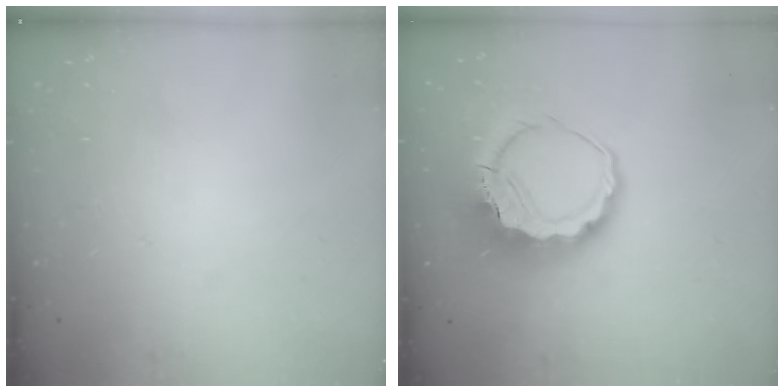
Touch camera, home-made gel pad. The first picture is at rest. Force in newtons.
{"total": 10.4, "press": 10.1, "slide": 2.4}